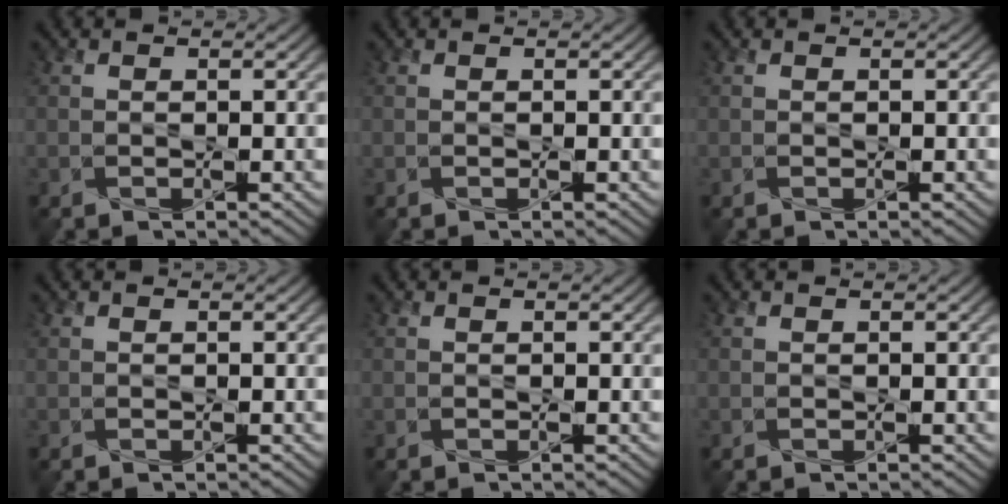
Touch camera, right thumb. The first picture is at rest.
{"total": 0.0}
{"total": 0.0}
{"total": 0.0}
{"total": 0.0}
{"total": 0.0}